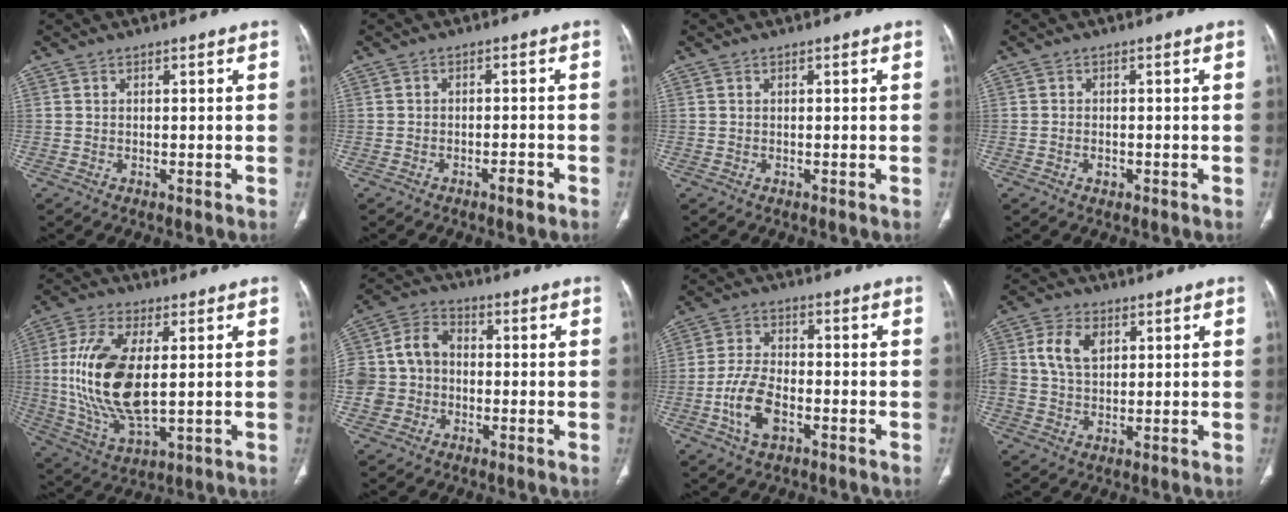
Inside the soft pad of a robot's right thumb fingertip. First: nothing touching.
{"total": 2.3, "force": [-1.5, 0.7, 1.5], "torque": [-0.023, 0.008, -0.026]}
{"total": 0.0}
{"total": 1.4, "force": [-0.6, 1.0, 0.8], "torque": [-0.010, 0.004, -0.007]}
{"total": 17.4, "force": [1.3, 8.0, 15.4], "torque": [-0.321, -0.013, 0.033]}
{"total": 11.5, "force": [-1.2, 9.9, 5.7], "torque": [-0.108, 0.038, -0.029]}
{"total": 8.6, "force": [-3.2, 4.7, 6.5], "torque": [-0.133, 0.016, -0.062]}
{"total": 7.9, "force": [2.1, 5.4, 5.3], "torque": [-0.103, 0.007, 0.041]}